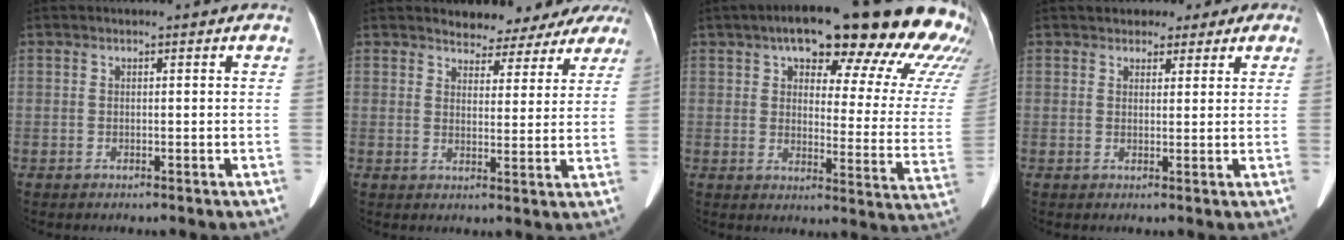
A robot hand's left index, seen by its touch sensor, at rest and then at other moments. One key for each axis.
{"total": 10.7, "fx": 9.9, "fy": 3.5, "fz": 2.2, "tx": -0.005, "ty": -0.018, "tz": 0.097}
{"total": 25.2, "fx": 18.8, "fy": 6.2, "fz": 15.6, "tx": -0.168, "ty": -0.033, "tz": 0.211}
{"total": 6.0, "fx": 4.1, "fy": 3.7, "fz": 2.3, "tx": -0.008, "ty": 0.002, "tz": 0.046}